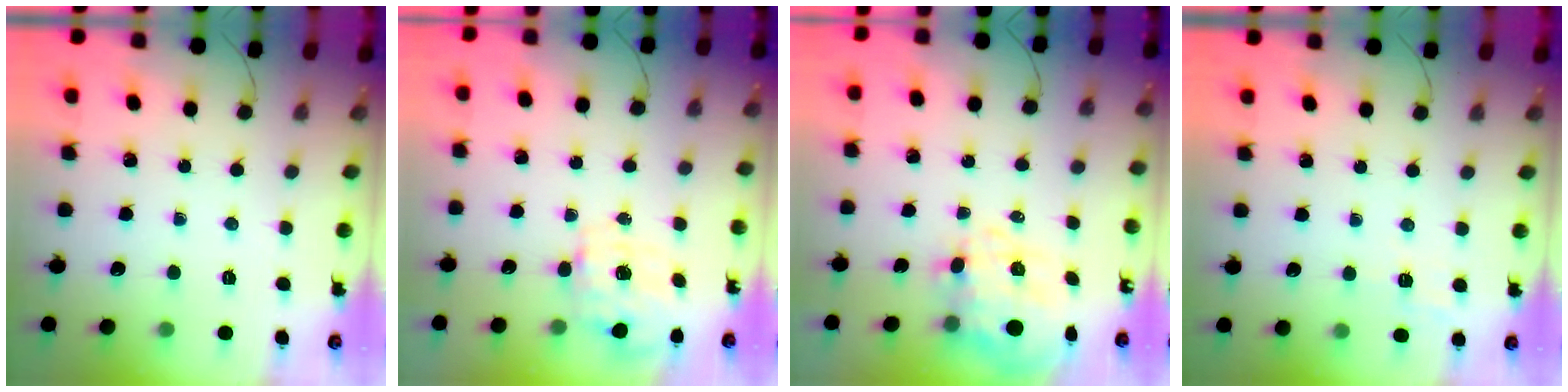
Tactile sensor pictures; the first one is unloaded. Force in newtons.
{"total": 4.0, "press": 3.9, "slide": 0.9}
{"total": 11.5, "press": 11.1, "slide": 3.0}
{"total": 2.6, "press": 2.1, "slide": 1.6}